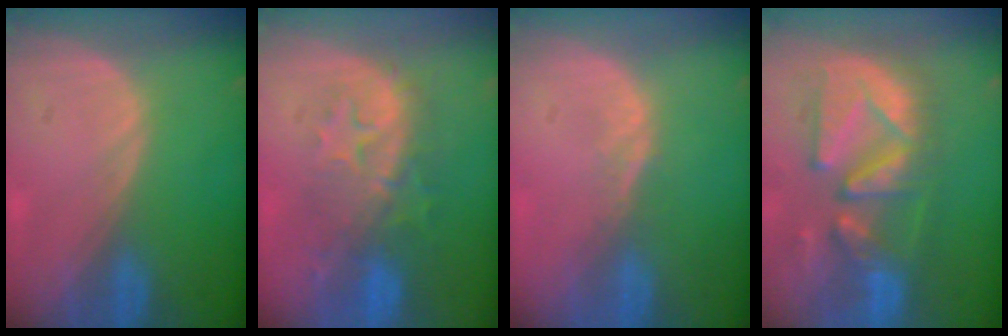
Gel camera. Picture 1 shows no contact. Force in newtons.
{"total": 9.2, "press": 8.7, "slide": 3.2}
{"total": 1.5, "press": 1.2, "slide": 0.9}
{"total": 12.0, "press": 11.0, "slide": 4.8}